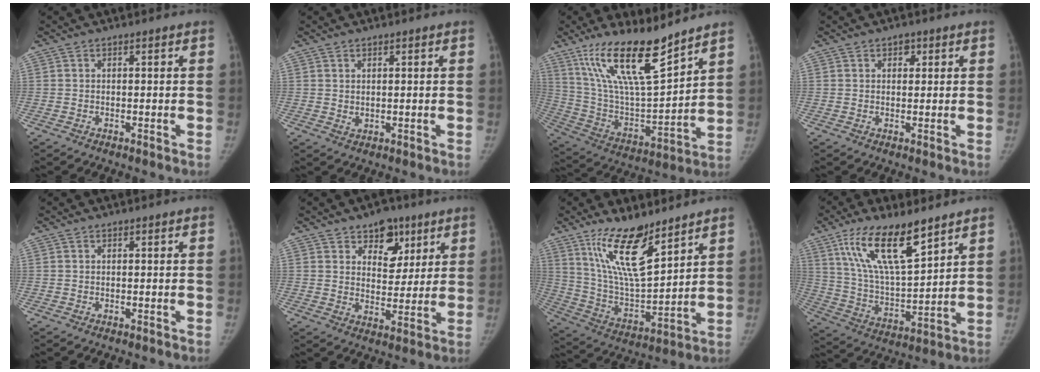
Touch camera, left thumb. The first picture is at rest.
{"total": 1.3, "force": [0.6, 0.8, 0.8], "torque": [-0.011, -0.008, 0.016]}
{"total": 19.6, "force": [13.7, 4.5, 13.3], "torque": [-0.216, -0.072, 0.262]}
{"total": 2.0, "force": [1.0, 1.5, 1.0], "torque": [0.000, -0.003, 0.012]}
{"total": 0.0}
{"total": 9.6, "force": [5.5, 6.4, 4.5], "torque": [-0.024, -0.025, 0.083]}
{"total": 16.3, "force": [10.8, 5.1, 11.0], "torque": [-0.172, -0.072, 0.216]}
{"total": 17.1, "force": [10.4, 5.4, 12.4], "torque": [-0.207, -0.050, 0.205]}